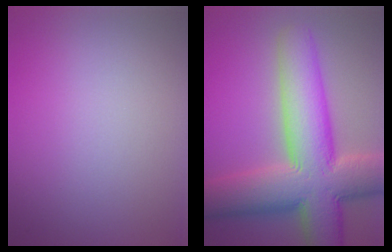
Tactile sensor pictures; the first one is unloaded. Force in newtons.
{"total": 13.1, "press": 13.1, "slide": 1.0}